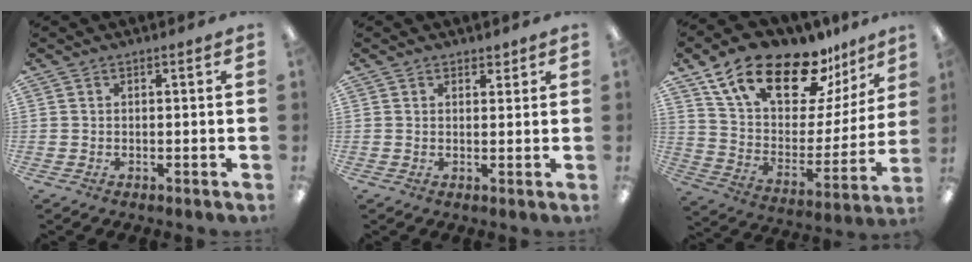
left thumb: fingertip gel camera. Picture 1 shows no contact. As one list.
[{"total": 1.7, "force": [1.3, 0.9, 0.4], "torque": [0.000, -0.003, 0.023]}, {"total": 22.8, "force": [16.6, 9.5, 12.4], "torque": [-0.219, -0.106, 0.290]}]